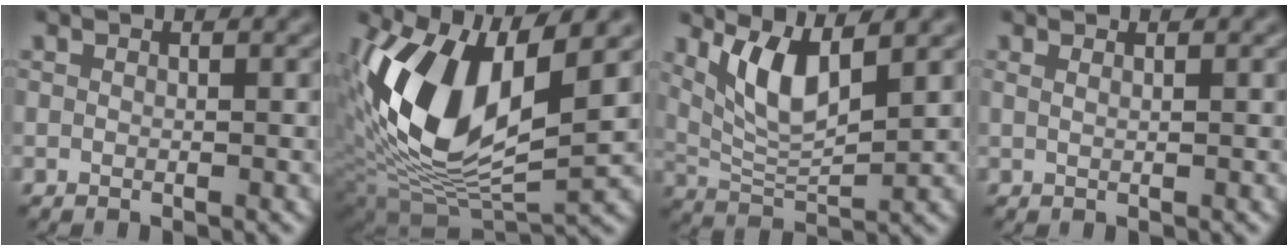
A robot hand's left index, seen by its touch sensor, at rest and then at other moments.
{"total": 12.3, "force": [3.1, 5.8, 10.4], "torque": [-0.212, -0.014, 0.058]}
{"total": 5.4, "force": [2.5, 1.7, 4.5], "torque": [-0.095, -0.012, 0.049]}
{"total": 0.8, "force": [0.6, 0.2, 0.6], "torque": [-0.008, -0.005, 0.002]}